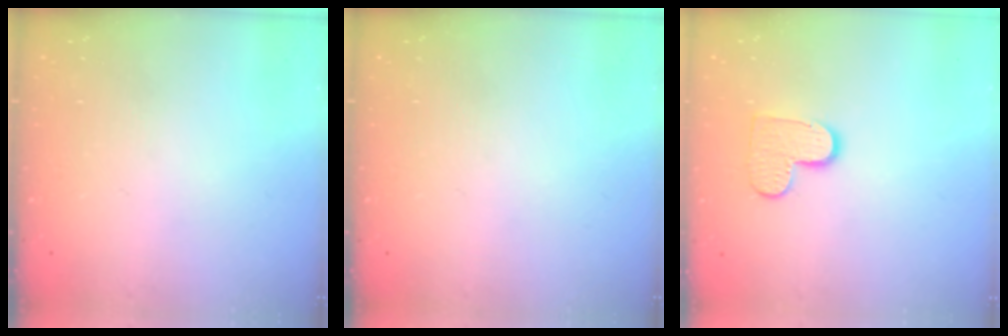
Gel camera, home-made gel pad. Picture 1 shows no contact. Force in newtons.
{"total": 0.0}
{"total": 9.2, "press": 9.1, "slide": 0.6}